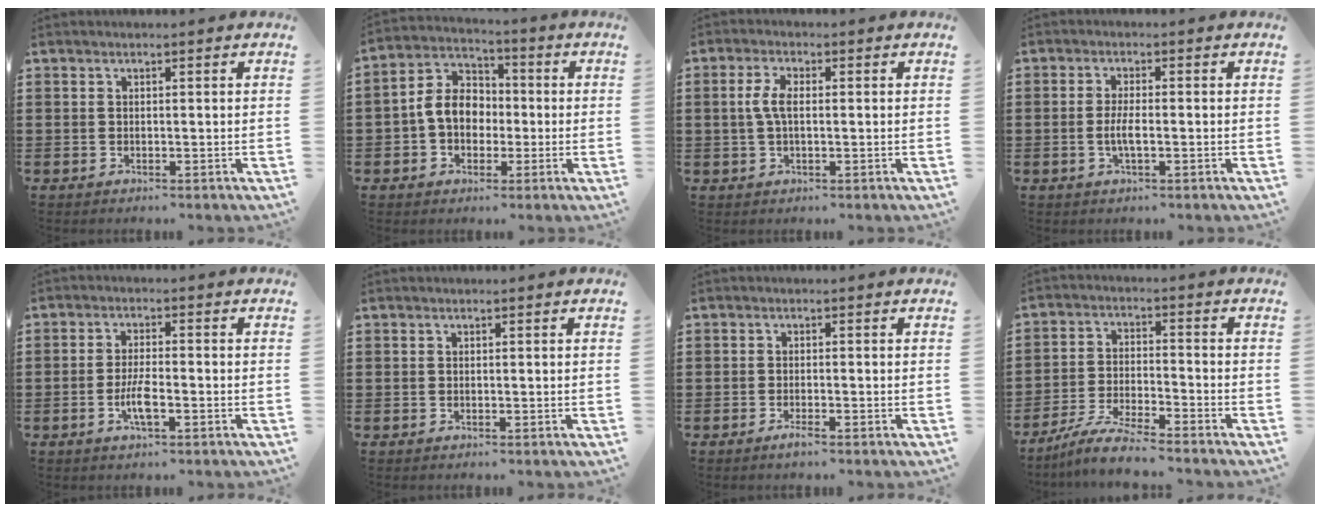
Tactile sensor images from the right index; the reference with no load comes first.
{"total": 7.6, "force": [-0.9, 6.1, 4.6], "torque": [-0.116, 0.014, -0.022]}
{"total": 3.9, "force": [0.1, 1.6, 3.6], "torque": [-0.085, 0.000, -0.005]}
{"total": 3.0, "force": [-0.7, 0.6, 2.8], "torque": [-0.065, -0.006, -0.017]}
{"total": 4.3, "force": [-1.6, 1.1, 3.9], "torque": [-0.087, -0.002, -0.035]}
{"total": 0.0}
{"total": 1.5, "force": [-1.1, 0.2, 1.0], "torque": [-0.026, -0.007, -0.021]}
{"total": 6.2, "force": [-5.8, 0.0, 2.1], "torque": [-0.053, -0.007, -0.113]}